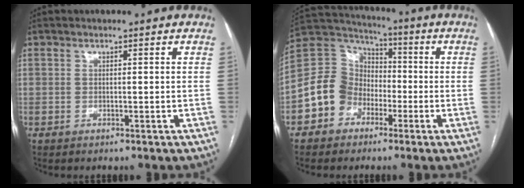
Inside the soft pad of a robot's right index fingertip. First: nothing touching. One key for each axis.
{"total": 10.6, "fx": -3.9, "fy": 9.1, "fz": 3.7, "tx": -0.088, "ty": 0.042, "tz": -0.069}